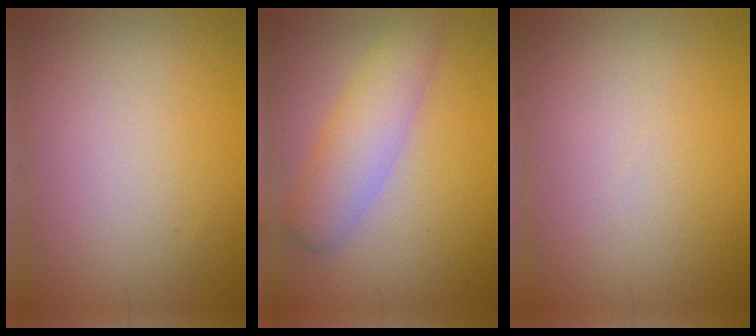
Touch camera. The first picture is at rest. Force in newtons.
{"total": 4.1, "press": 4.1, "slide": 0.2}
{"total": 0.0}